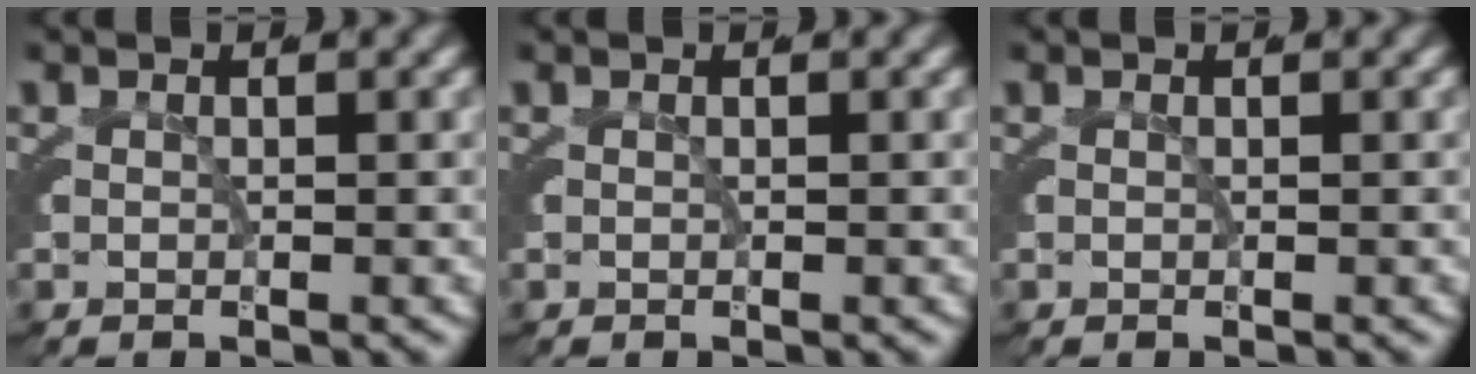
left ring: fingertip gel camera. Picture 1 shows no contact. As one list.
[{"total": 0.0}, {"total": 0.0}]